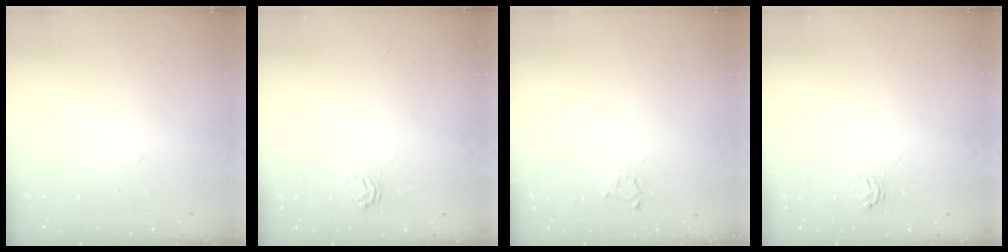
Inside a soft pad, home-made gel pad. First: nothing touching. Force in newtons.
{"total": 2.5, "press": 2.5, "slide": 0.2}
{"total": 2.6, "press": 2.5, "slide": 0.4}
{"total": 2.5, "press": 2.5, "slide": 0.2}